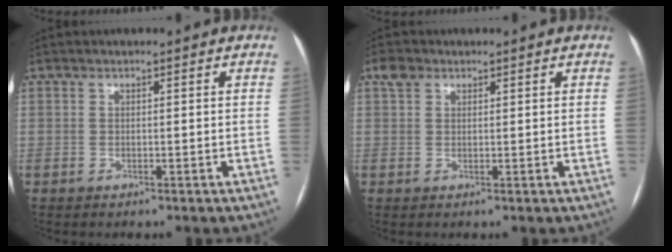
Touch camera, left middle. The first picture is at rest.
{"total": 2.3, "force": [1.4, 1.6, 0.8], "torque": [-0.019, 0.016, 0.024]}